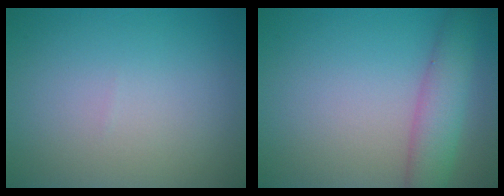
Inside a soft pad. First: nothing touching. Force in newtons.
{"total": 4.4, "press": 4.4, "slide": 0.1}